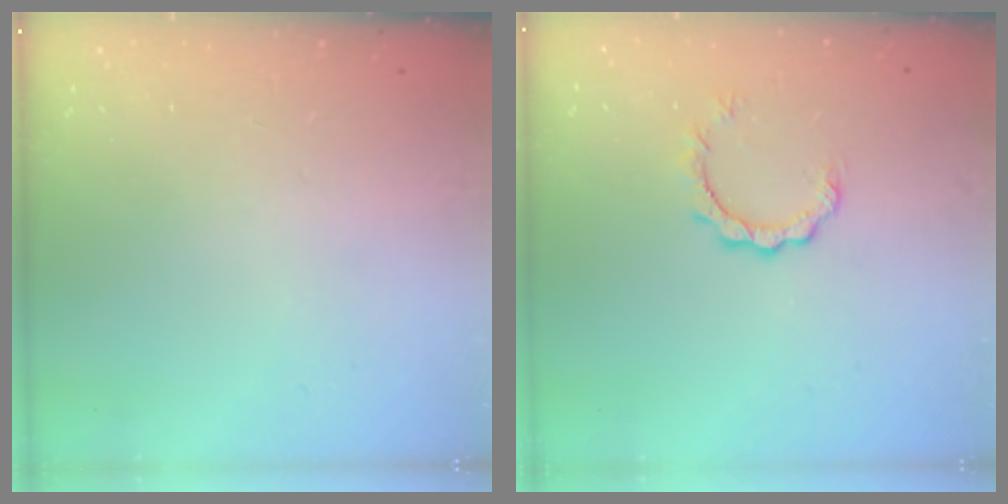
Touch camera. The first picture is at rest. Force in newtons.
{"total": 3.6, "press": 3.6, "slide": 0.2}